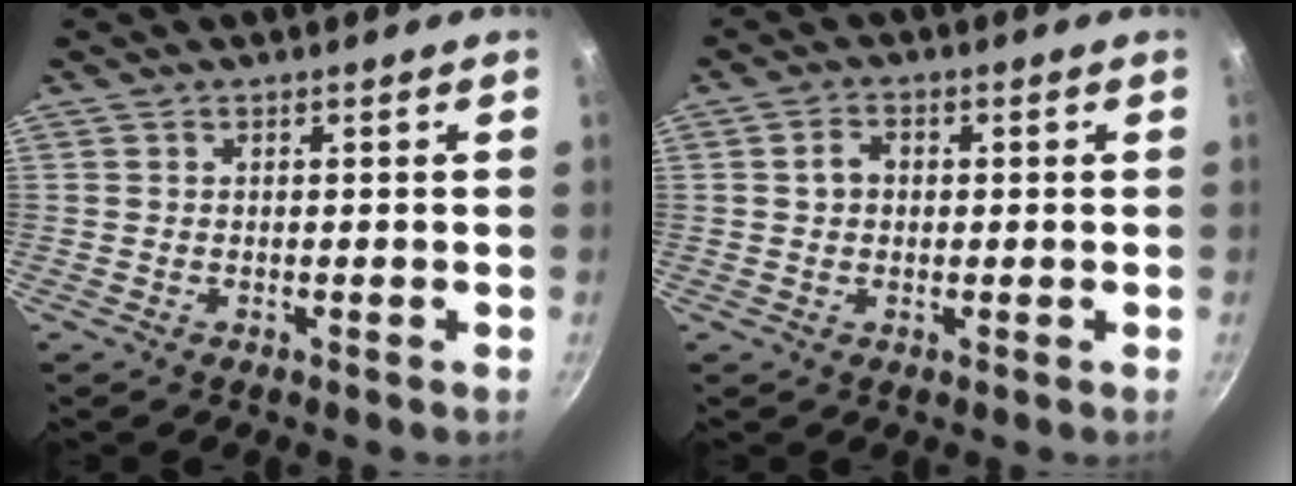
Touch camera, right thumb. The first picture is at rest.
{"total": 3.3, "force": [0.3, 2.6, 2.0], "torque": [-0.021, 0.007, 0.001]}